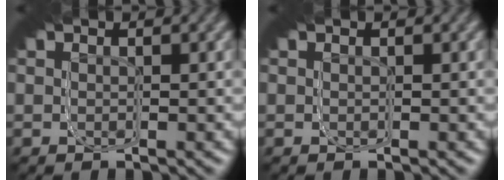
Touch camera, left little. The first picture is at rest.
{"total": 0.0}